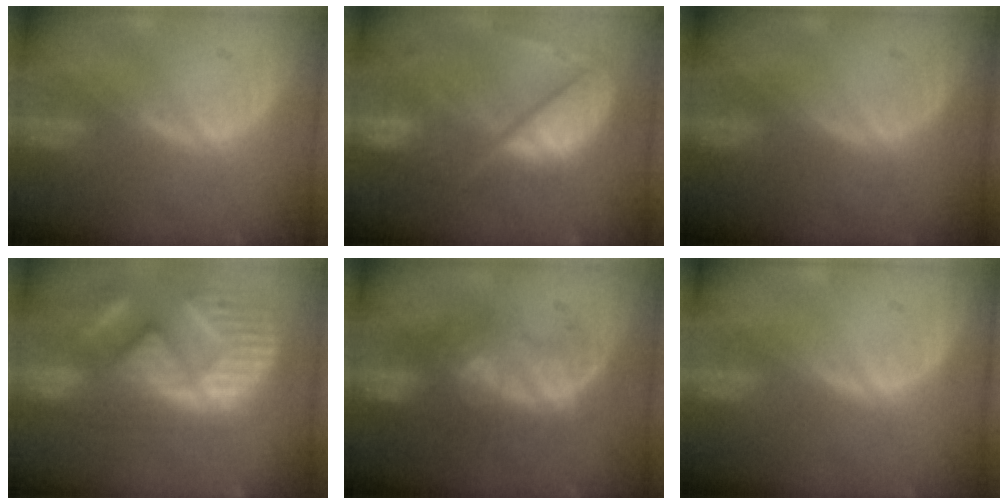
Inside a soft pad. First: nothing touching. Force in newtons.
{"total": 11.0, "press": 9.1, "slide": 6.2}
{"total": 0.0}
{"total": 14.5, "press": 12.4, "slide": 7.7}
{"total": 8.1, "press": 7.9, "slide": 1.7}
{"total": 0.0}